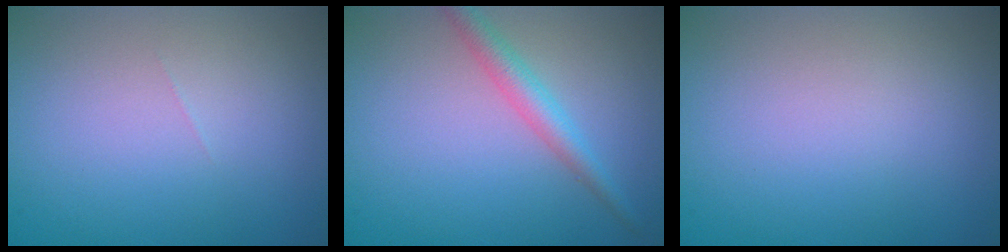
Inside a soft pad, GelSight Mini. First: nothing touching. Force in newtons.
{"total": 2.6, "press": 2.6, "slide": 0.0}
{"total": 0.0}